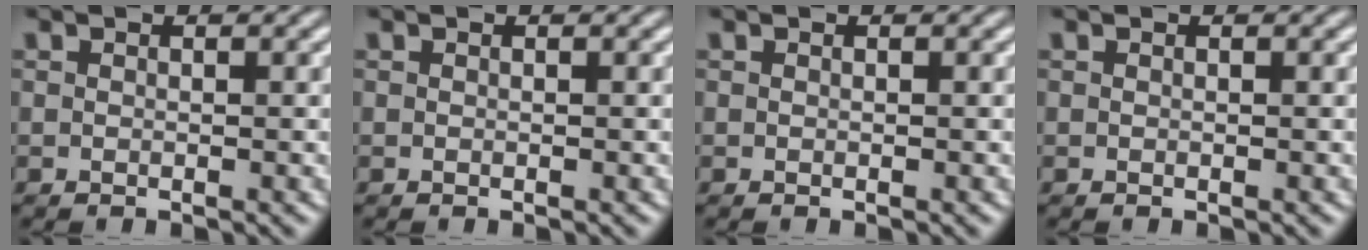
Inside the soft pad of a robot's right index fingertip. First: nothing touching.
{"total": 0.0}
{"total": 0.0}
{"total": 0.0}